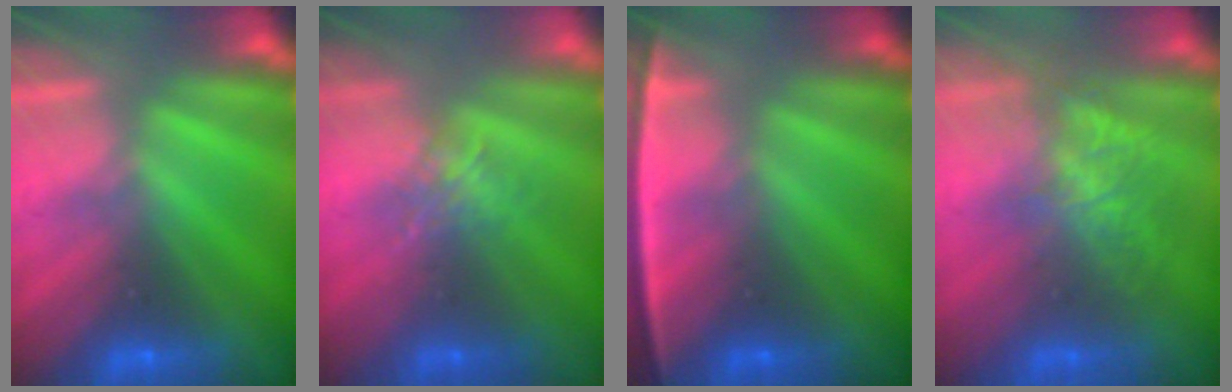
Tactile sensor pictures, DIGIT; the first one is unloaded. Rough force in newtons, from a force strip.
{"total": 1.9}
{"total": 2.2}
{"total": 4.6}